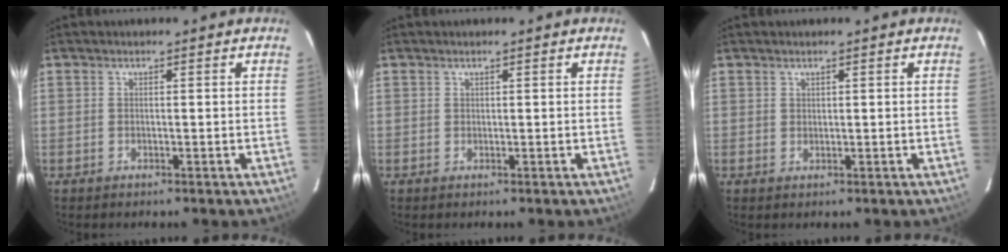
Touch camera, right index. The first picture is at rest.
{"total": 0.0}
{"total": 0.6, "force": [0.5, 0.4, 0.1], "torque": [-0.002, 0.004, 0.009]}